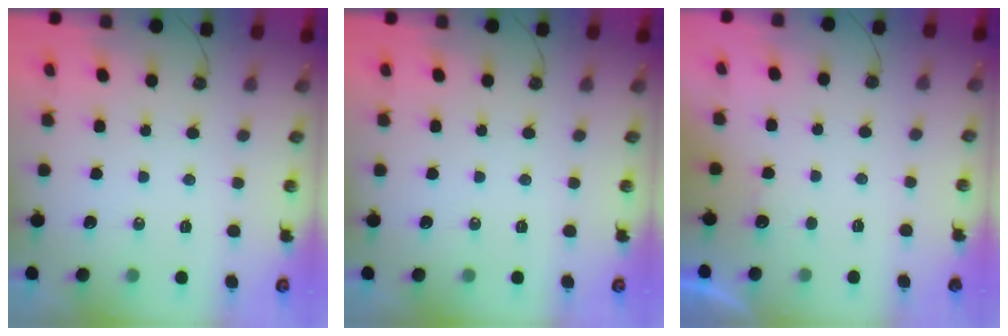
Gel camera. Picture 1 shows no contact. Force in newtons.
{"total": 0.0}
{"total": 0.9, "press": 0.6, "slide": 0.7}